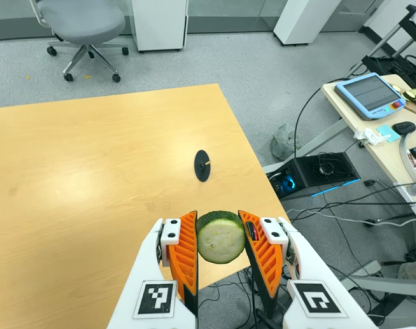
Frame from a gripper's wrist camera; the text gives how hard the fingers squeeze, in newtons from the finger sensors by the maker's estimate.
{"total": 11.1, "left": 9.9, "right": 12.3}